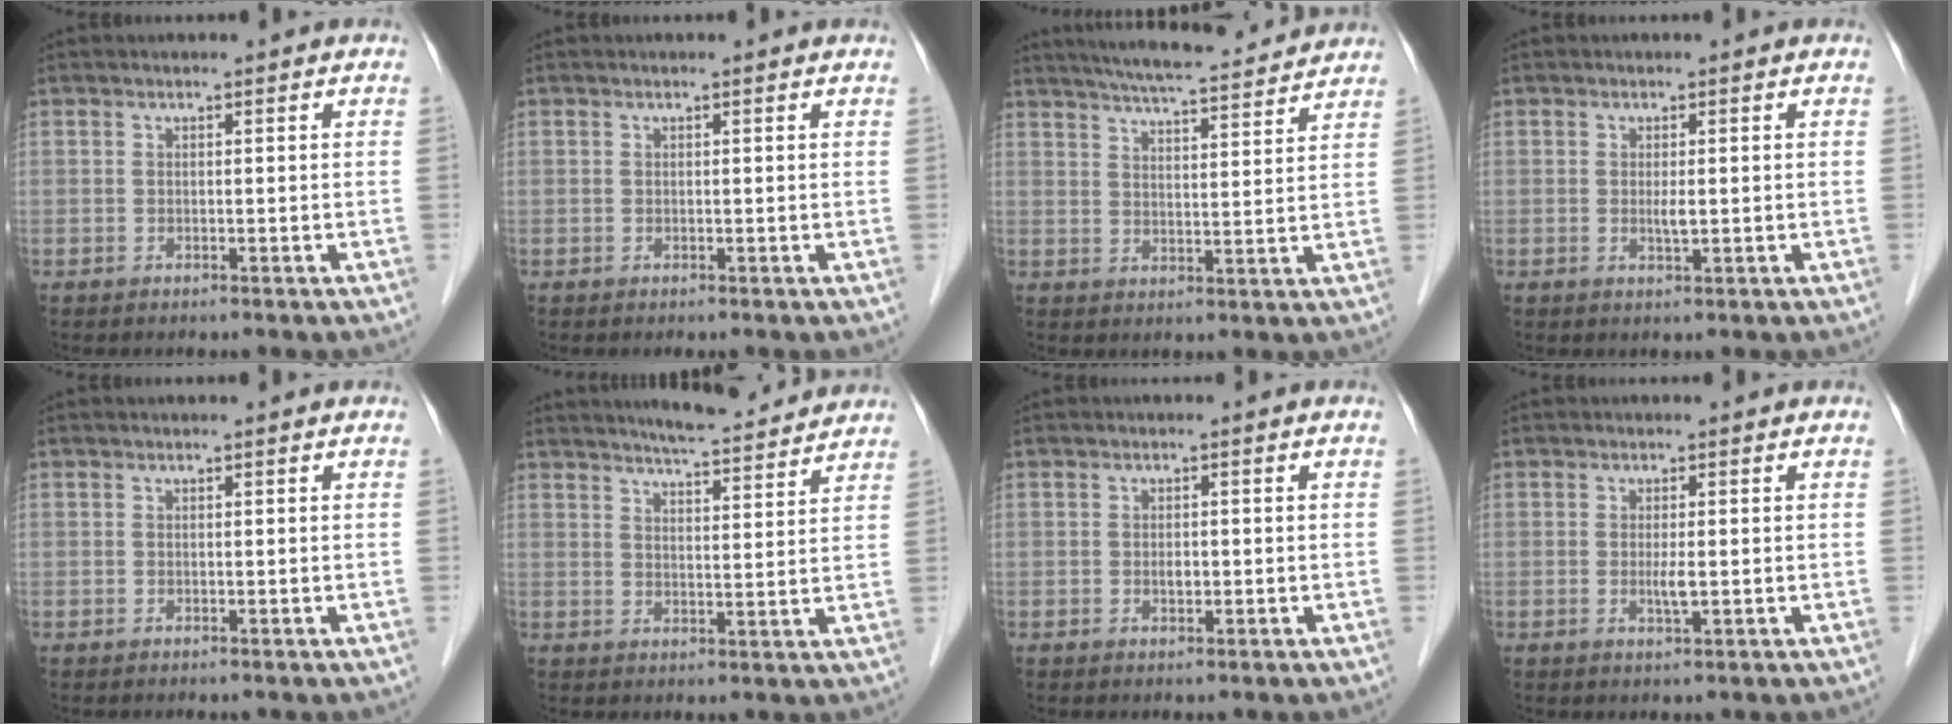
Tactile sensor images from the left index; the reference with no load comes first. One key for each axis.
{"total": 0.6, "fx": 0.6, "fy": 0.1, "fz": 0.1, "tx": -0.009, "ty": 0.007, "tz": 0.008}
{"total": 14.8, "fx": 13.4, "fy": 1.7, "fz": 6.1, "tx": -0.101, "ty": 0.018, "tz": 0.190}
{"total": 1.2, "fx": -0.1, "fy": 0.2, "fz": 1.2, "tx": -0.025, "ty": -0.006, "tz": 0.000}
{"total": 0.0}
{"total": 10.7, "fx": 9.9, "fy": 1.1, "fz": 3.9, "tx": -0.058, "ty": 0.005, "tz": 0.132}
{"total": 1.1, "fx": -0.3, "fy": 0.7, "fz": 0.8, "tx": -0.015, "ty": -0.003, "tz": -0.004}
{"total": 1.7, "fx": -0.2, "fy": 0.2, "fz": 1.7, "tx": -0.035, "ty": -0.007, "tz": -0.003}